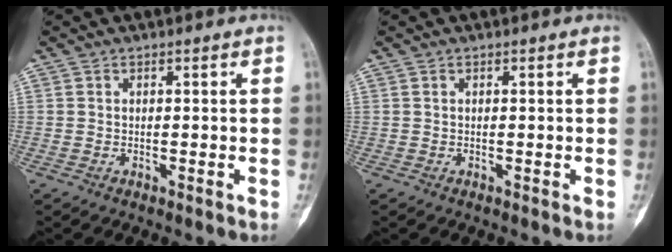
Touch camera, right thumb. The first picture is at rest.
{"total": 0.0}